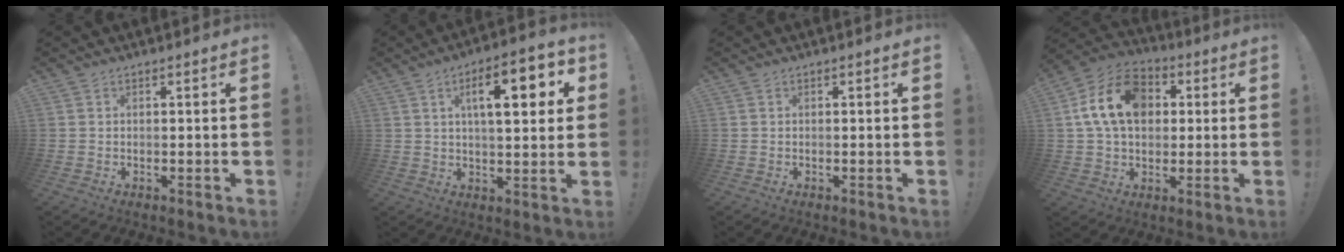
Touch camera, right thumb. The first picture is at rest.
{"total": 13.3, "force": [4.2, 4.4, 11.9], "torque": [-0.177, -0.001, 0.060]}
{"total": 0.0}
{"total": 16.7, "force": [4.1, 12.2, 10.7], "torque": [-0.183, 0.006, 0.079]}